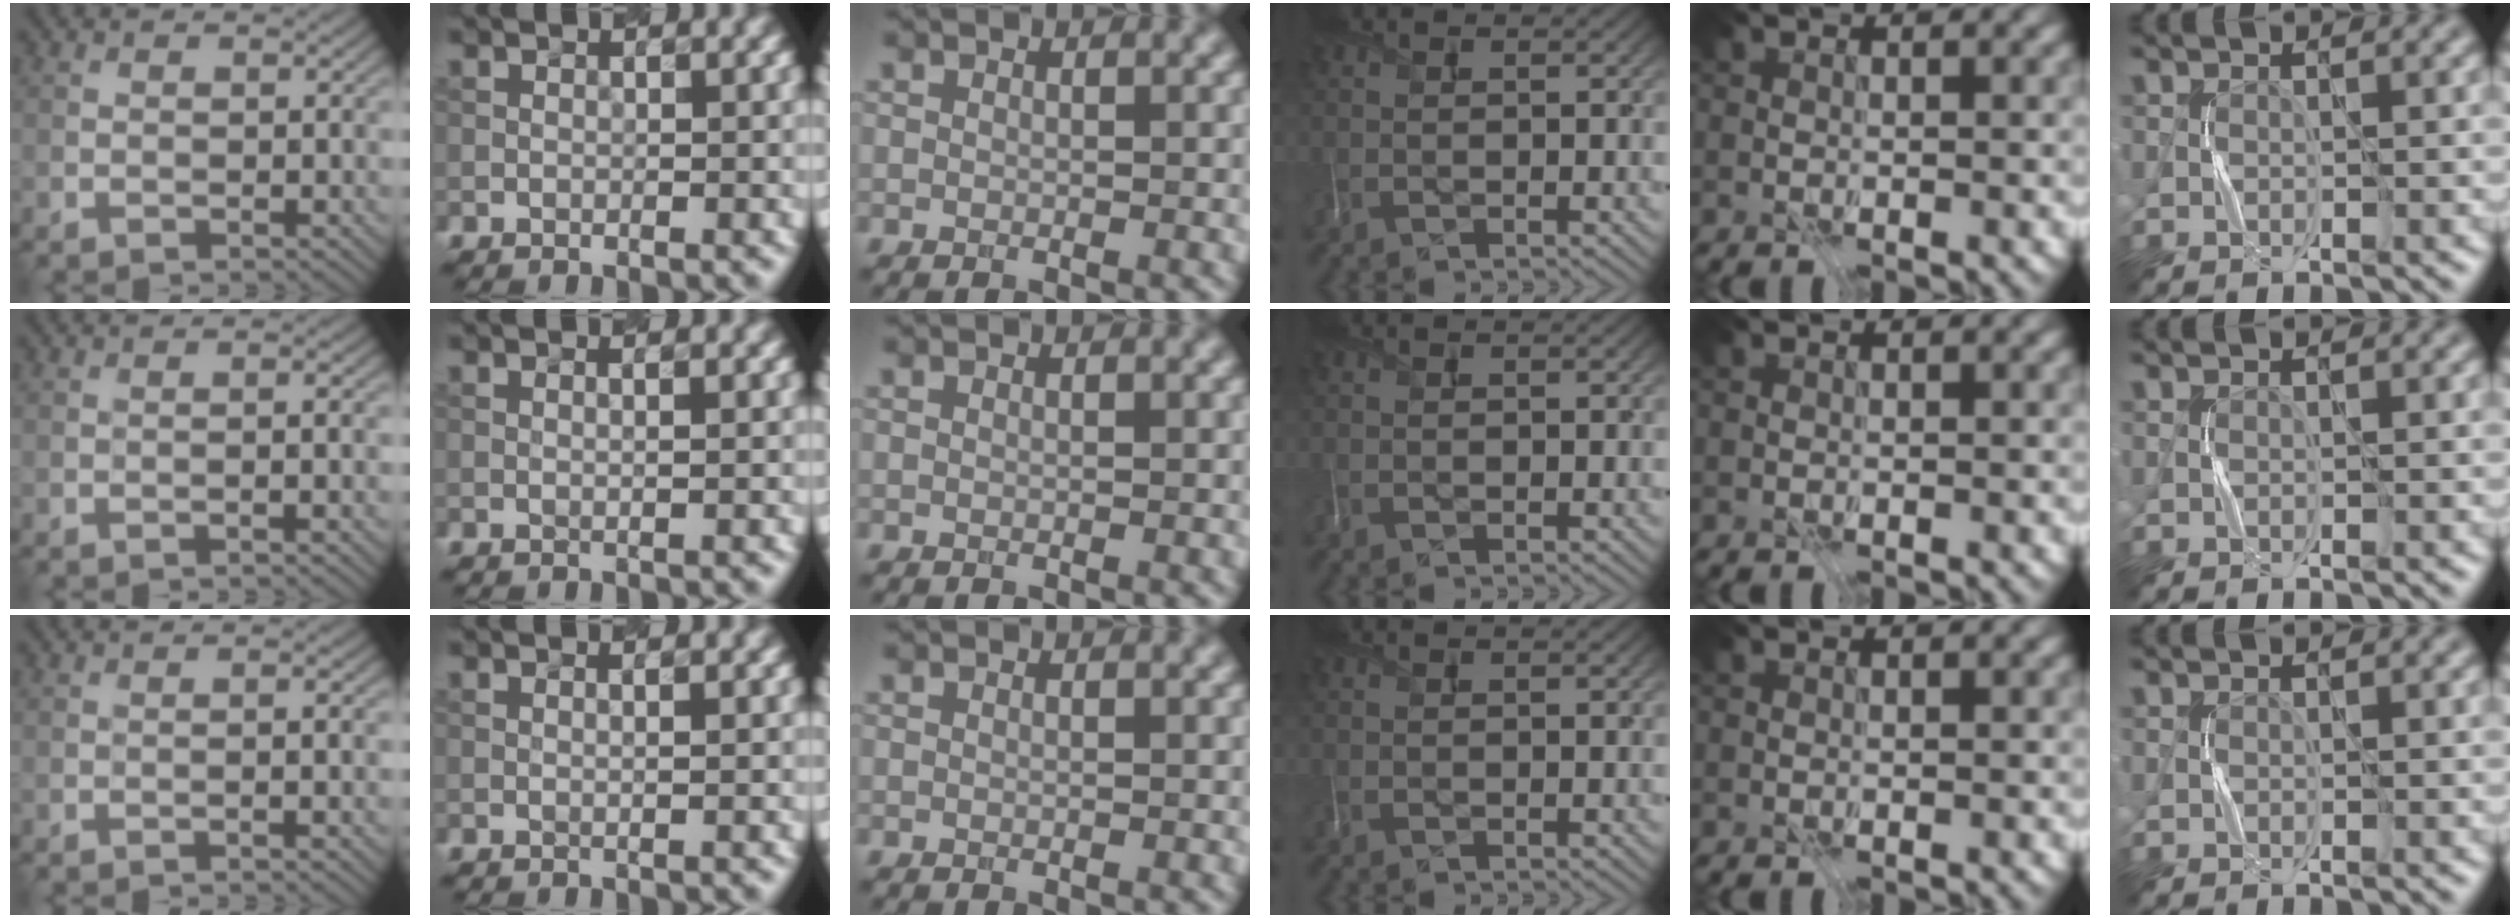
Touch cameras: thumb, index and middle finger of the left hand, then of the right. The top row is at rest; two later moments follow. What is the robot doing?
{"motion": "press", "object": "grip strengthener"}